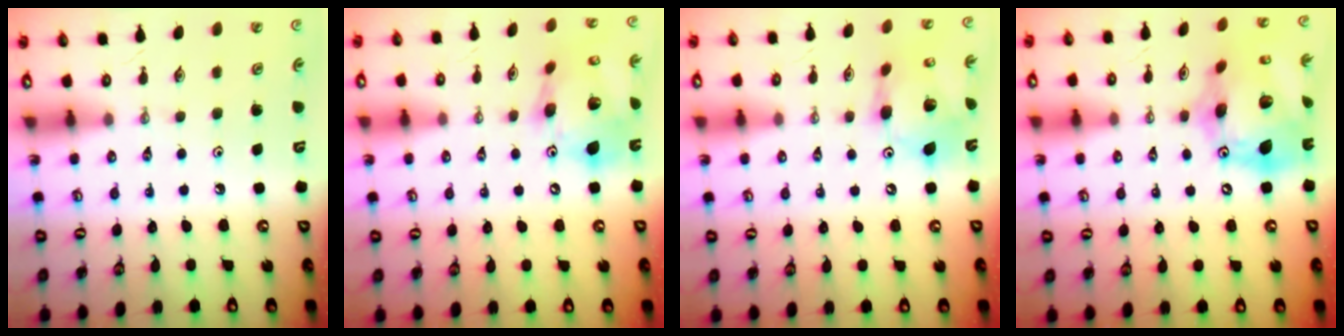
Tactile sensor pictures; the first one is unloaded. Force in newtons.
{"total": 17.9, "press": 17.7, "slide": 3.0}
{"total": 13.2, "press": 13.1, "slide": 1.3}
{"total": 22.7, "press": 22.5, "slide": 2.6}